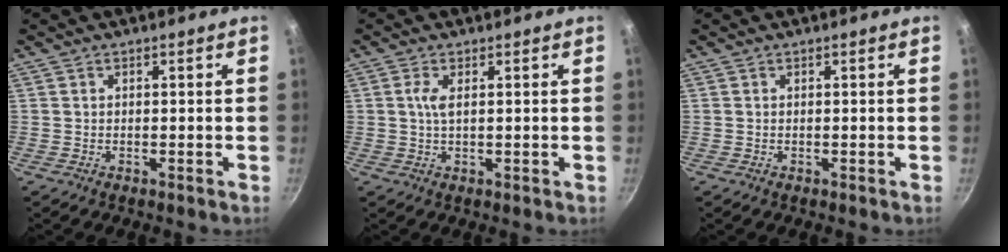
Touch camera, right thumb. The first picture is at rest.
{"total": 2.6, "force": [0.6, 0.7, 2.4], "torque": [-0.055, 0.001, 0.013]}
{"total": 0.0}